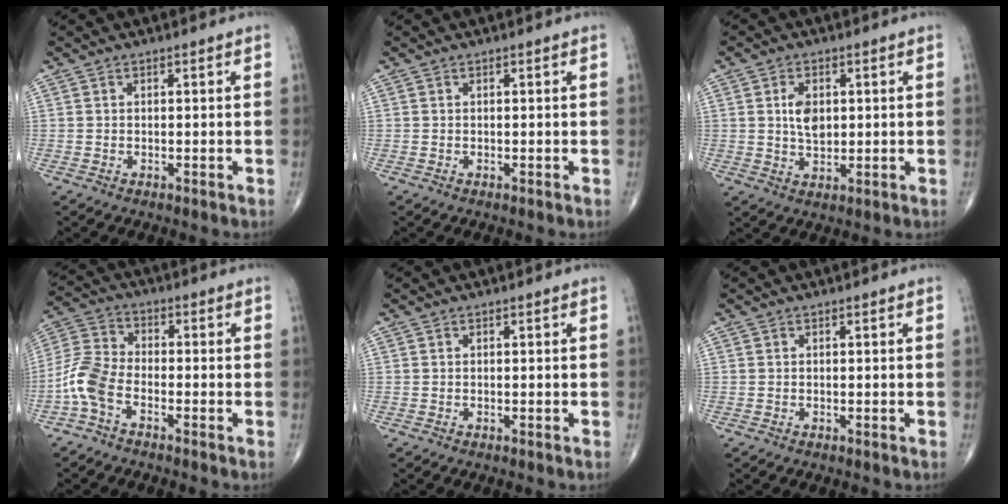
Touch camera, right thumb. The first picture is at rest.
{"total": 0.0}
{"total": 5.3, "force": [1.0, 3.3, 4.0], "torque": [-0.062, -0.008, 0.020]}
{"total": 7.6, "force": [-3.4, 3.9, 5.6], "torque": [-0.129, 0.025, -0.081]}
{"total": 0.0}
{"total": 0.0}